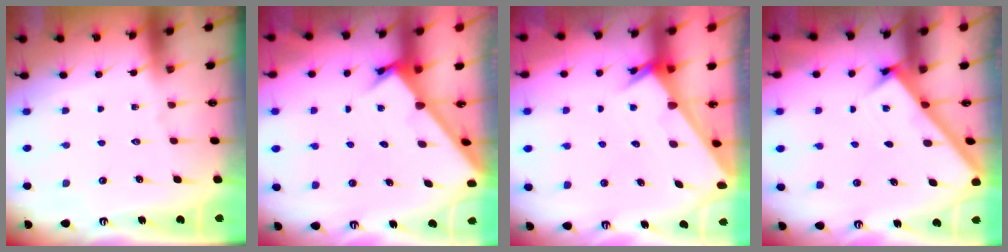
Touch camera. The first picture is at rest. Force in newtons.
{"total": 2.6, "press": 2.6, "slide": 0.3}
{"total": 2.2, "press": 2.2, "slide": 0.1}
{"total": 2.6, "press": 2.6, "slide": 0.3}